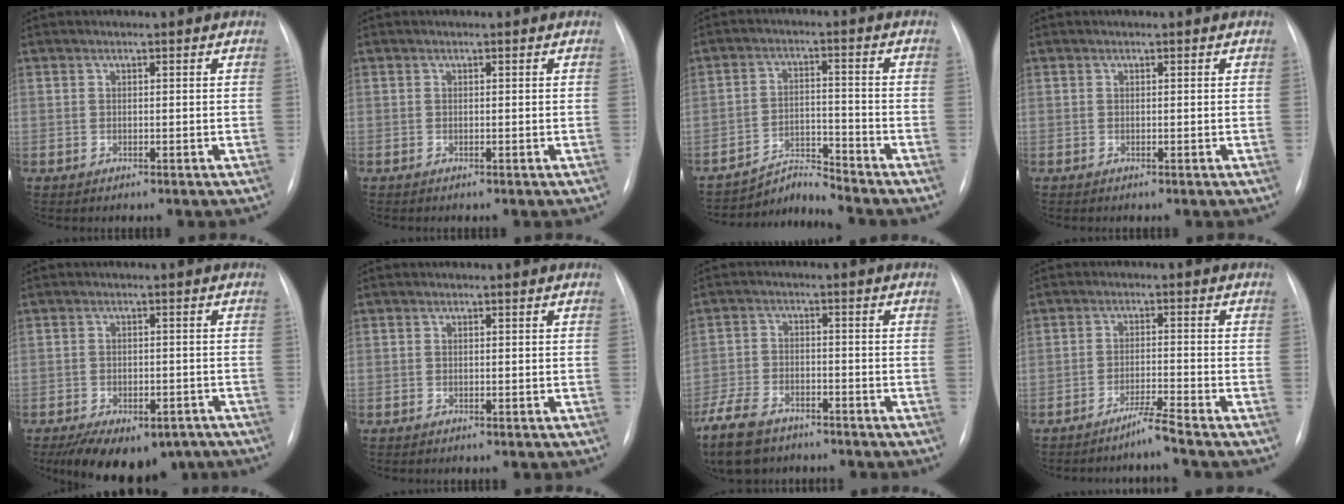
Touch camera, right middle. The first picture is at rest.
{"total": 0.0}
{"total": 5.2, "force": [-4.8, -1.4, -1.5], "torque": [0.020, 0.002, -0.081]}
{"total": 0.0}
{"total": 13.7, "force": [-9.5, 7.2, 6.8], "torque": [-0.121, -0.002, -0.125]}
{"total": 0.0}
{"total": 12.7, "force": [-9.1, 6.5, 5.9], "torque": [-0.149, -0.015, -0.154]}
{"total": 3.3, "force": [-2.9, -1.1, 1.2], "torque": [-0.023, -0.011, -0.058]}